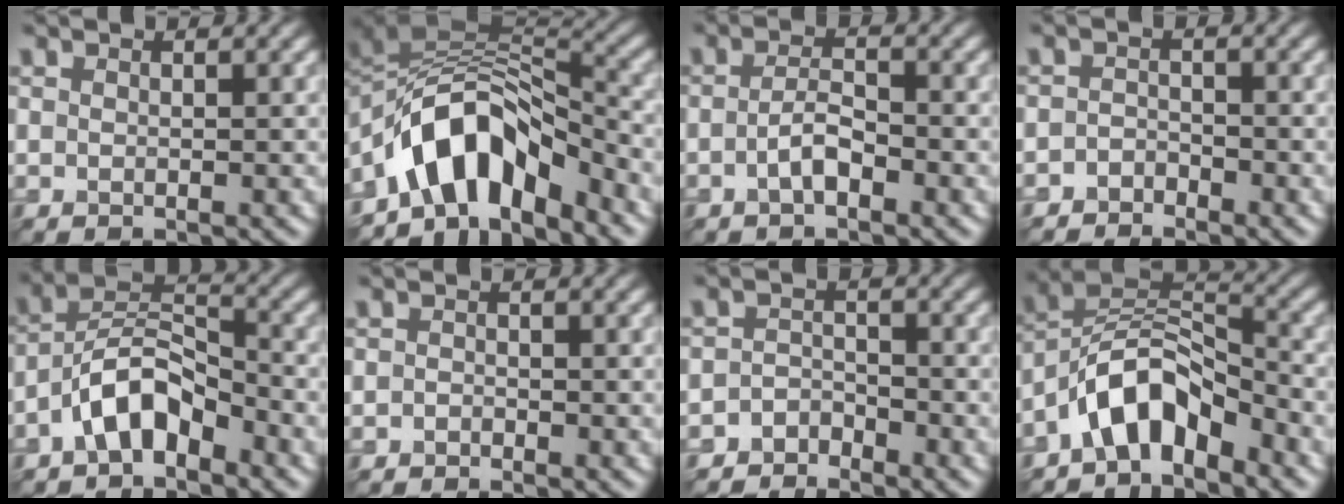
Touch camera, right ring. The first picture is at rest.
{"total": 8.5, "force": [-5.3, 4.1, 5.2], "torque": [-0.089, 0.019, -0.084]}
{"total": 1.5, "force": [-1.2, -0.2, 0.8], "torque": [-0.041, 0.008, -0.009]}
{"total": 2.2, "force": [-2.0, -0.4, -0.9], "torque": [-0.008, 0.003, -0.027]}
{"total": 4.6, "force": [-3.7, 1.4, 2.4], "torque": [-0.062, 0.020, -0.056]}
{"total": 1.6, "force": [-1.0, -0.7, -0.9], "torque": [-0.006, 0.001, -0.004]}
{"total": 2.7, "force": [-2.6, 0.0, -0.8], "torque": [-0.007, 0.006, -0.039]}
{"total": 5.9, "force": [-4.6, 2.1, 3.0], "torque": [-0.064, 0.014, -0.075]}